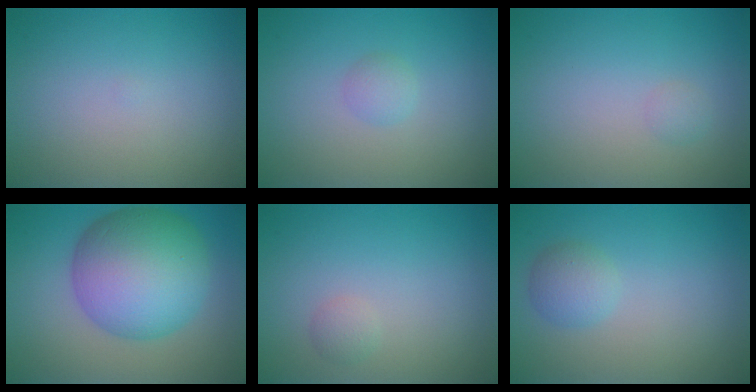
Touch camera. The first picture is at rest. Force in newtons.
{"total": 1.1, "press": 1.1, "slide": 0.1}
{"total": 0.7, "press": 0.7, "slide": 0.0}
{"total": 10.9, "press": 10.9, "slide": 0.2}
{"total": 0.8, "press": 0.8, "slide": 0.0}
{"total": 2.0, "press": 2.0, "slide": 0.1}